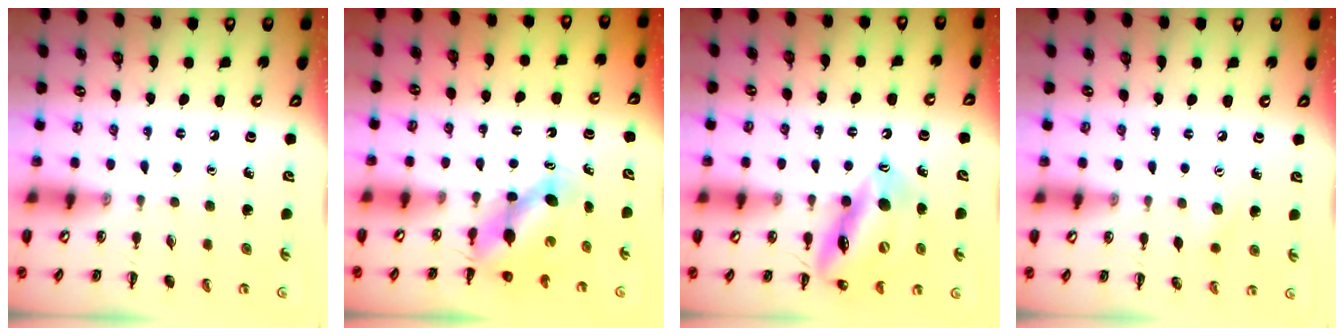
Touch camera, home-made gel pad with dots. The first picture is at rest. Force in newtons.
{"total": 5.9, "press": 5.8, "slide": 0.8}
{"total": 15.2, "press": 15.0, "slide": 2.4}
{"total": 5.7, "press": 5.6, "slide": 1.4}